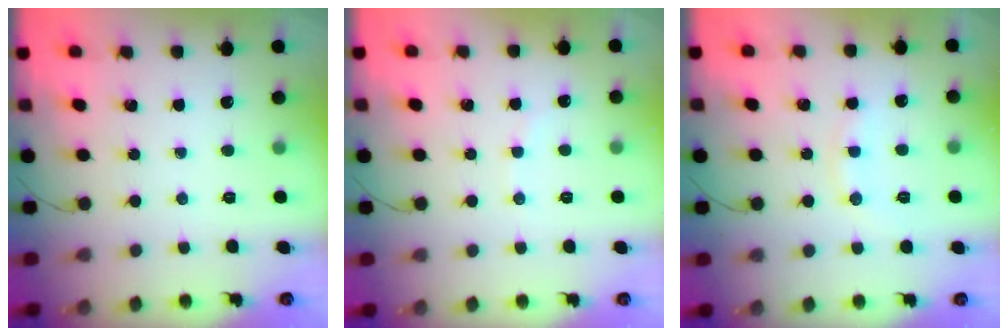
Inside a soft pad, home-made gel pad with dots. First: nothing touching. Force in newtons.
{"total": 2.8, "press": 2.7, "slide": 0.7}
{"total": 7.4, "press": 7.4, "slide": 0.7}